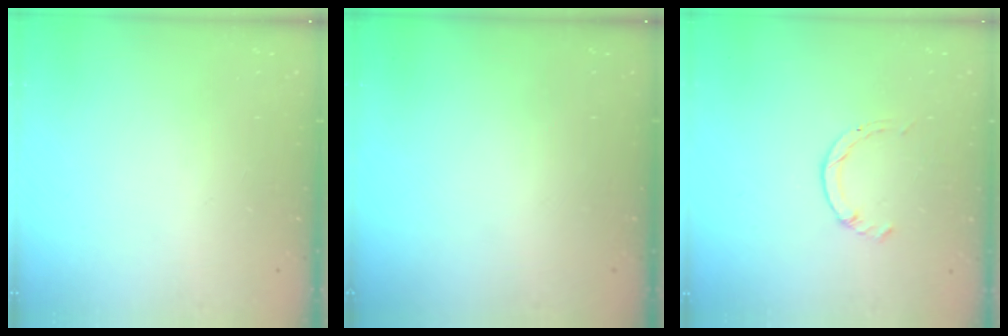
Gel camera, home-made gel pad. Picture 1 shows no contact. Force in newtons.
{"total": 0.0}
{"total": 1.4, "press": 1.4, "slide": 0.2}